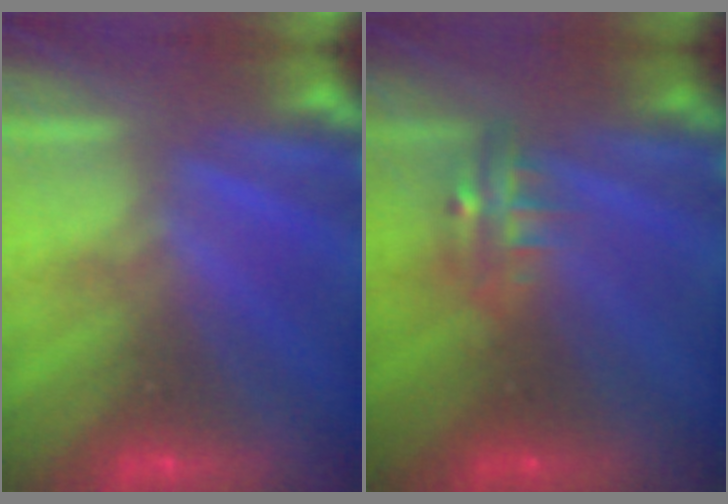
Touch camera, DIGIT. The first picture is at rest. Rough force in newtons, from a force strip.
{"total": 3.4}